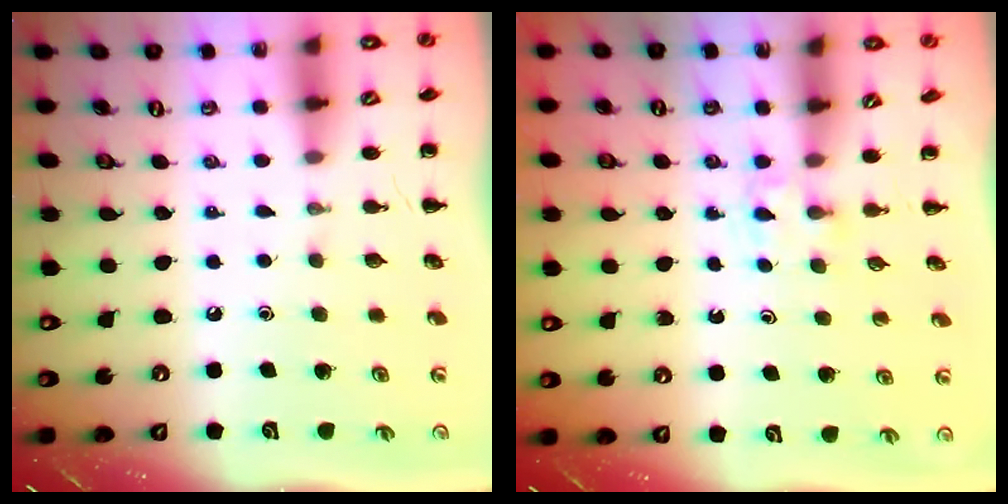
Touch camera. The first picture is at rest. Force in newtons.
{"total": 1.4, "press": 1.2, "slide": 0.8}